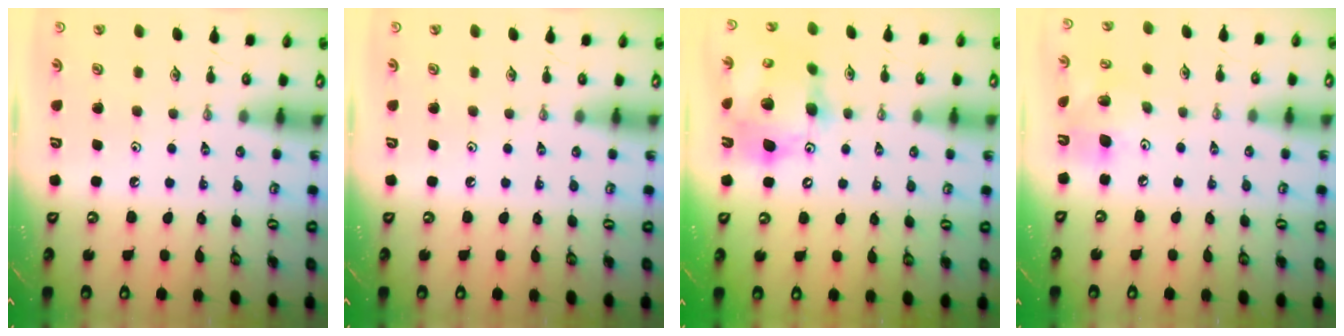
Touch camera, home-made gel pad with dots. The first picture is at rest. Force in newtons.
{"total": 0.0}
{"total": 15.9, "press": 15.7, "slide": 2.4}
{"total": 12.0, "press": 11.9, "slide": 2.0}